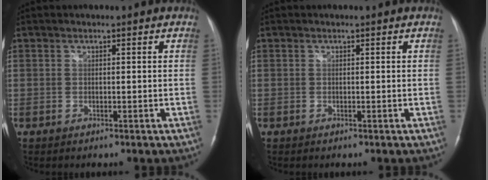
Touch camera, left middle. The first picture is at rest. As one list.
[{"total": 0.0}]